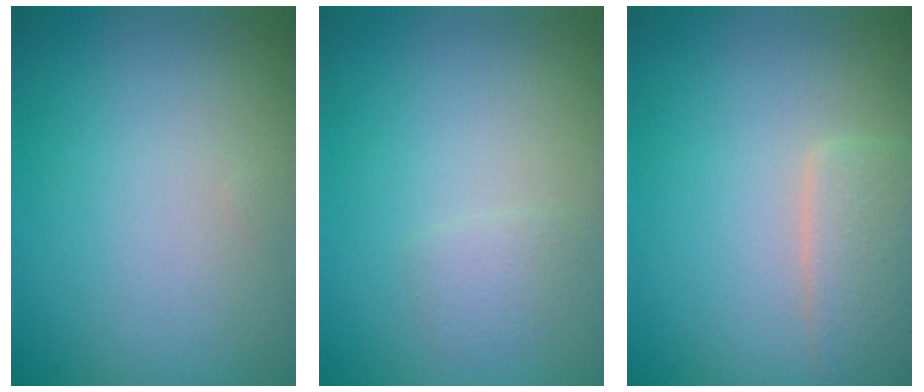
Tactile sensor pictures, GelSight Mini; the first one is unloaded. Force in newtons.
{"total": 1.2, "press": 1.2, "slide": 0.1}
{"total": 2.8, "press": 2.8, "slide": 0.2}